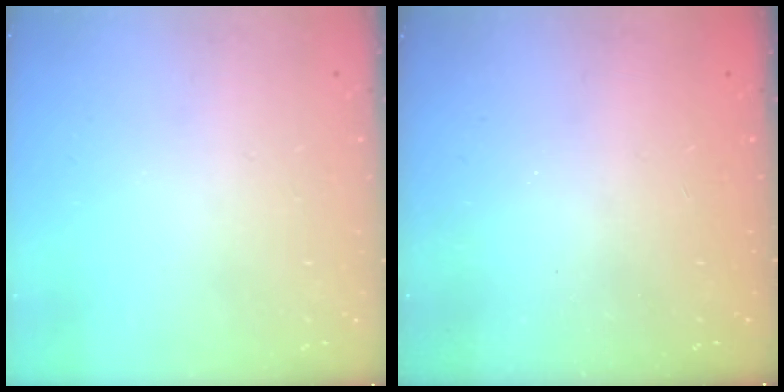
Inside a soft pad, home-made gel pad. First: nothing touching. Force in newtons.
{"total": 2.5, "press": 2.4, "slide": 0.8}